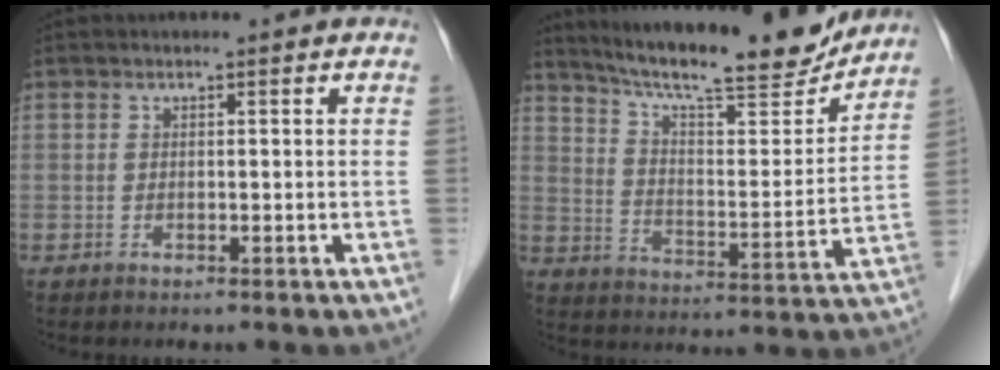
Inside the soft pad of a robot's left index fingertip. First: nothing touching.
{"total": 20.4, "force": [18.3, 2.4, 8.7], "torque": [-0.144, -0.015, 0.267]}